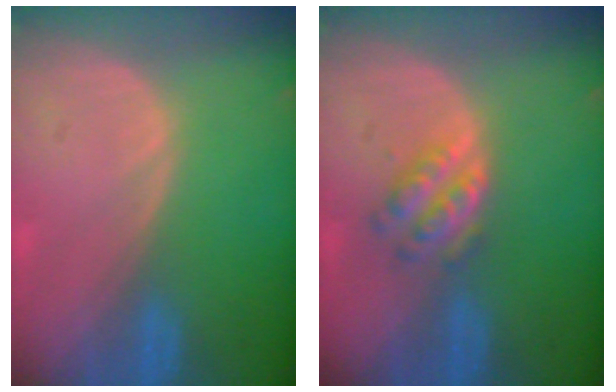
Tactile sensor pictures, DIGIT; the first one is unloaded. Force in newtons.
{"total": 4.3, "press": 4.3, "slide": 0.6}